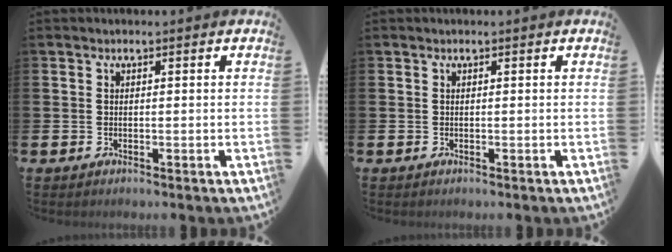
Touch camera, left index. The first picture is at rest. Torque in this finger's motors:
{"motor_torque": [0.00, 0.00, 0.00, 0.00]}